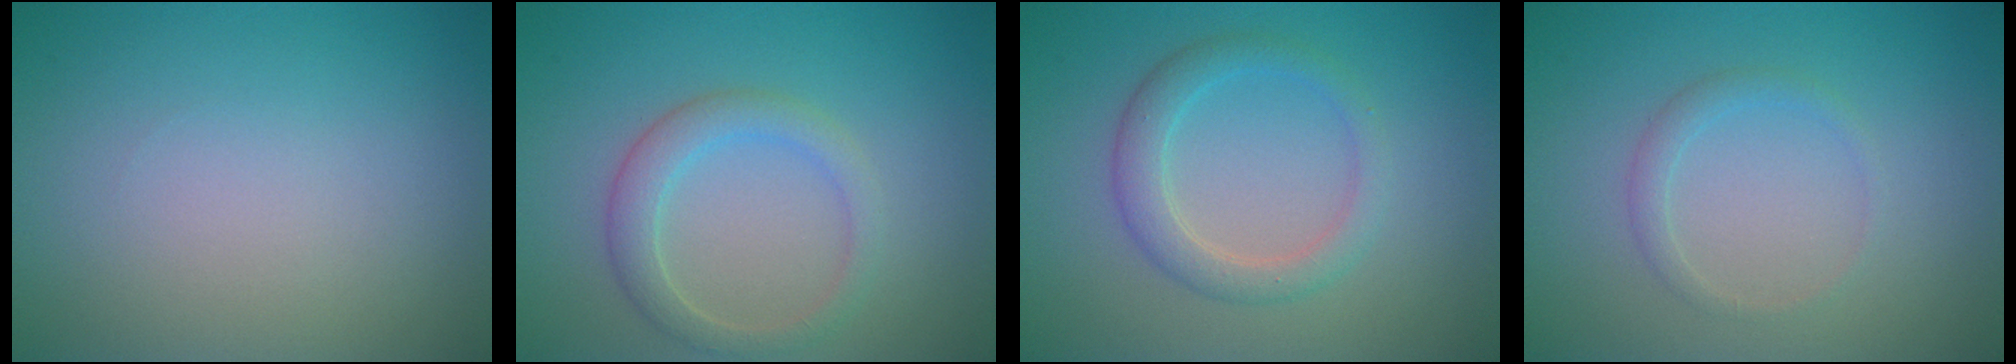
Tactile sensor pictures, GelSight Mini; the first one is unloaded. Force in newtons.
{"total": 2.7, "press": 2.7, "slide": 0.2}
{"total": 2.9, "press": 2.9, "slide": 0.1}
{"total": 1.3, "press": 1.3, "slide": 0.0}